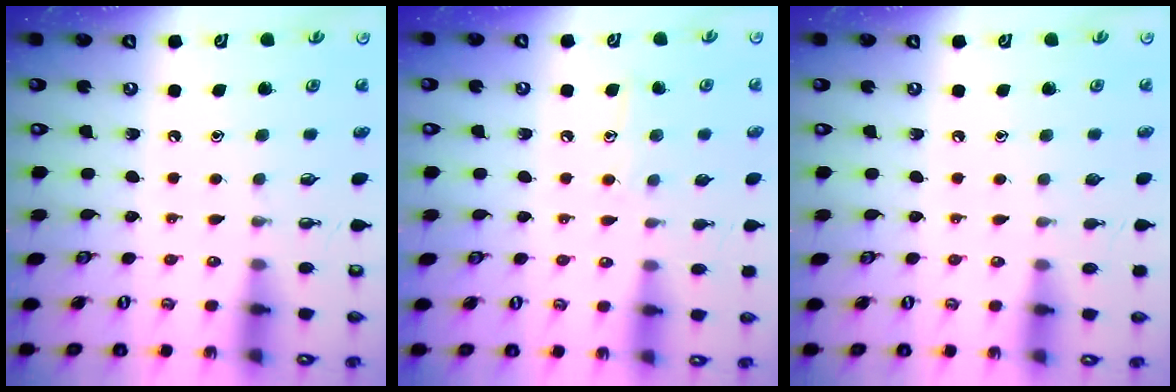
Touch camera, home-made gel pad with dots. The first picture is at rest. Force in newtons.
{"total": 7.0, "press": 7.0, "slide": 0.4}
{"total": 0.0}